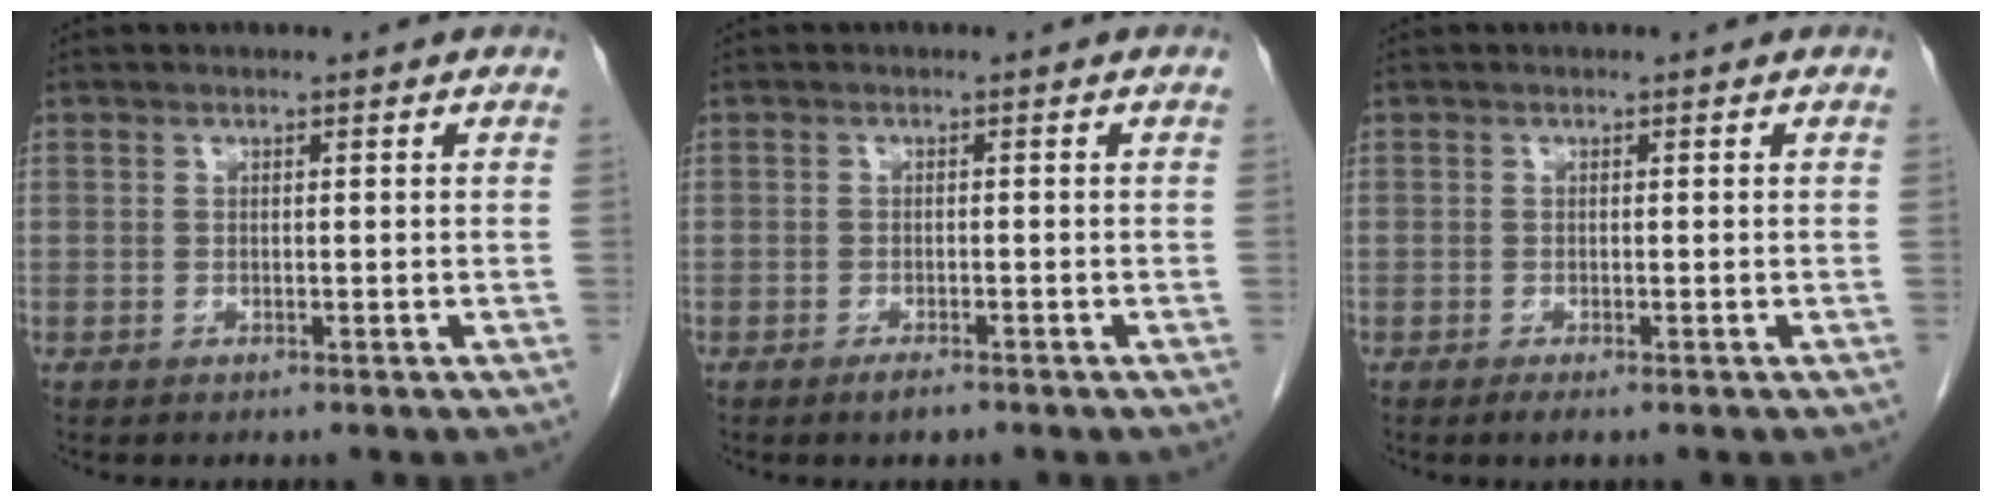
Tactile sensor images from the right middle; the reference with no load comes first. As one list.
[{"total": 1.5, "force": [-1.2, 0.3, 1.0], "torque": [-0.022, -0.003, -0.017]}, {"total": 1.0, "force": [-0.7, 0.1, 0.7], "torque": [-0.012, -0.003, -0.010]}]